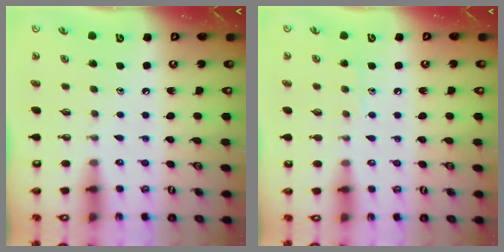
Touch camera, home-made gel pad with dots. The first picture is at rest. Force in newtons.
{"total": 5.6, "press": 5.6, "slide": 0.4}